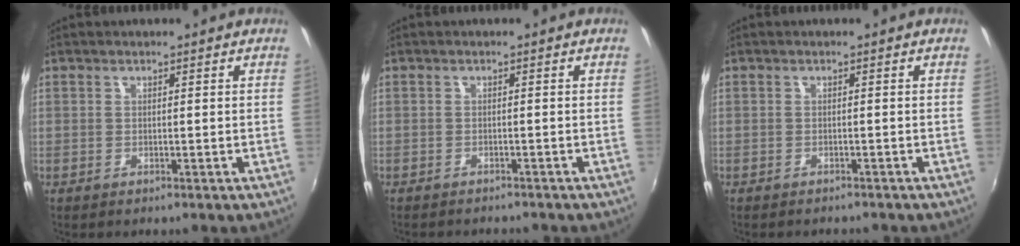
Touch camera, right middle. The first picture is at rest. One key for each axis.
{"total": 3.4, "fx": -3.1, "fy": 0.8, "fz": 1.0, "tx": -0.027, "ty": -0.010, "tz": -0.045}
{"total": 2.2, "fx": -2.1, "fy": 0.6, "fz": 0.7, "tx": -0.018, "ty": -0.011, "tz": -0.028}